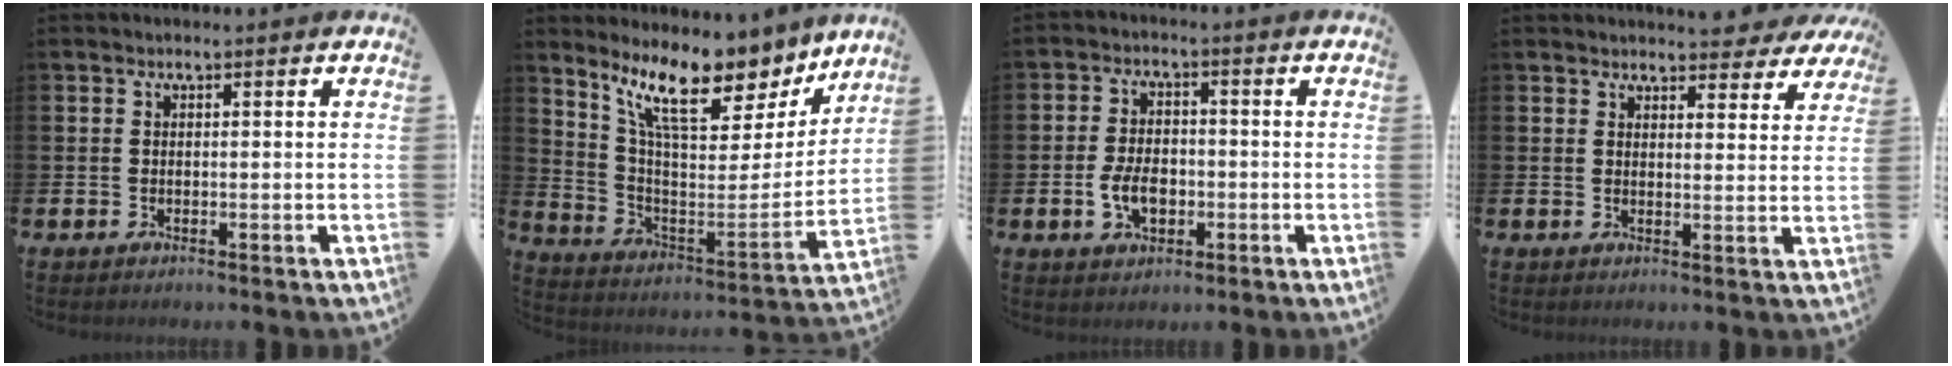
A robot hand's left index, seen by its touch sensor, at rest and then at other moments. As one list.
[{"total": 12.0, "force": [9.4, 4.2, 6.3], "torque": [-0.143, -0.063, 0.160]}, {"total": 4.9, "force": [-1.2, 3.1, 3.6], "torque": [-0.065, 0.003, -0.026]}, {"total": 3.4, "force": [3.3, 0.8, 0.1], "torque": [0.006, -0.024, 0.057]}]